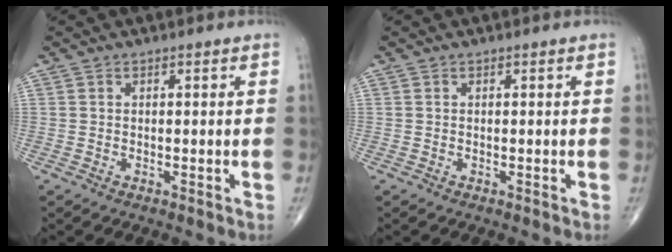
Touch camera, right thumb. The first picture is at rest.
{"total": 0.0}